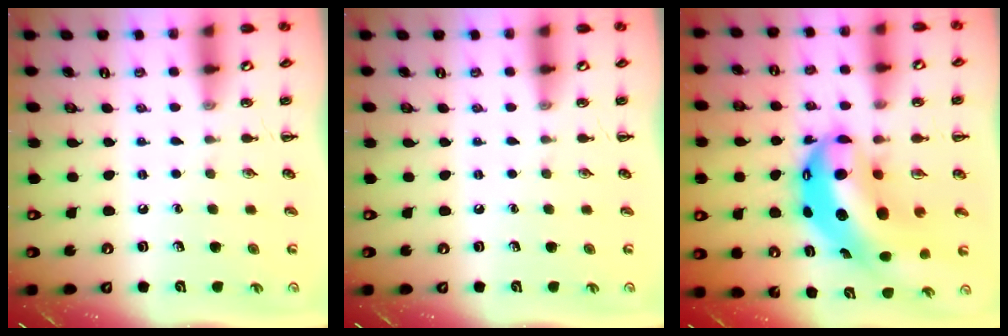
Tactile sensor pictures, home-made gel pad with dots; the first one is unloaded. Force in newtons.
{"total": 0.0}
{"total": 15.2, "press": 14.7, "slide": 4.0}